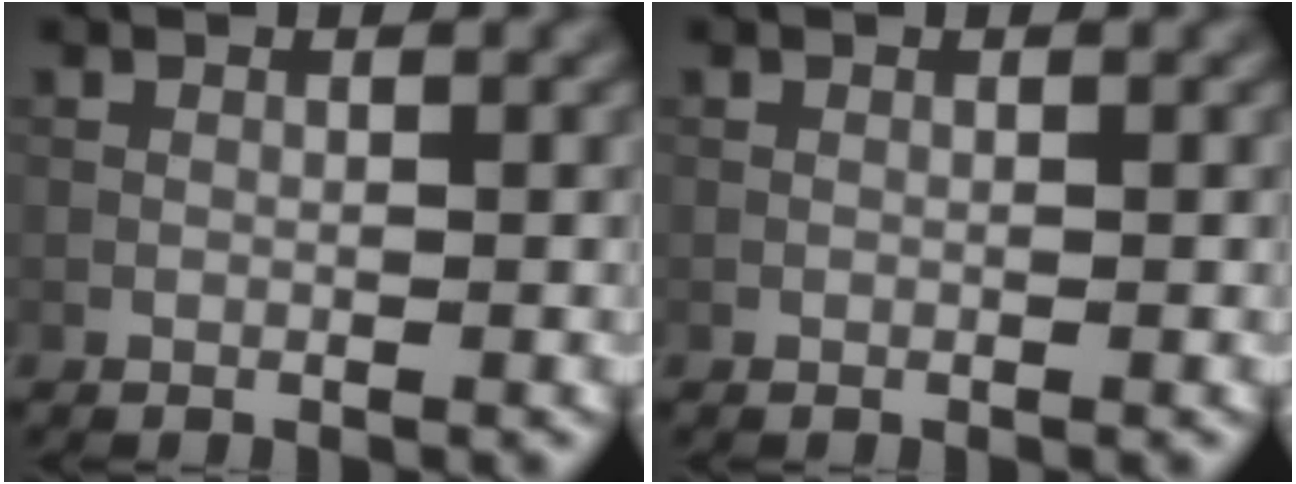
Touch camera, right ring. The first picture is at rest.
{"total": 0.0}